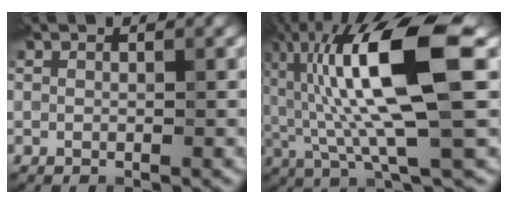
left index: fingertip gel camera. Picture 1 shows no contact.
{"total": 11.9, "force": [1.8, 2.8, 11.5], "torque": [-0.216, 0.009, 0.035]}